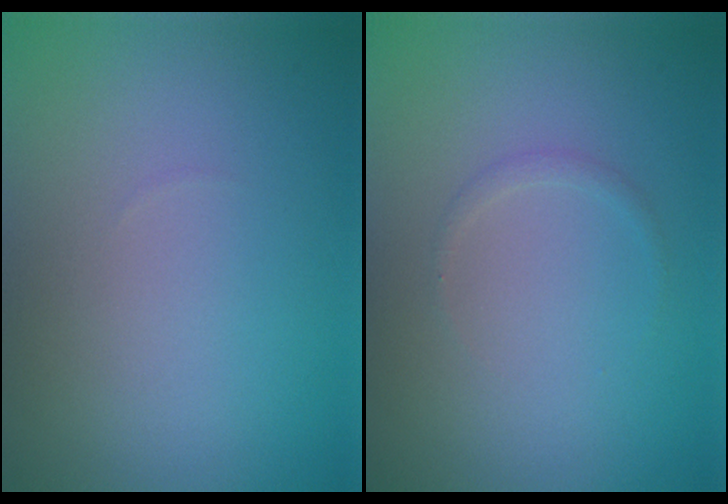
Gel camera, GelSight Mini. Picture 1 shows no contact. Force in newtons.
{"total": 0.6, "press": 0.6, "slide": 0.1}